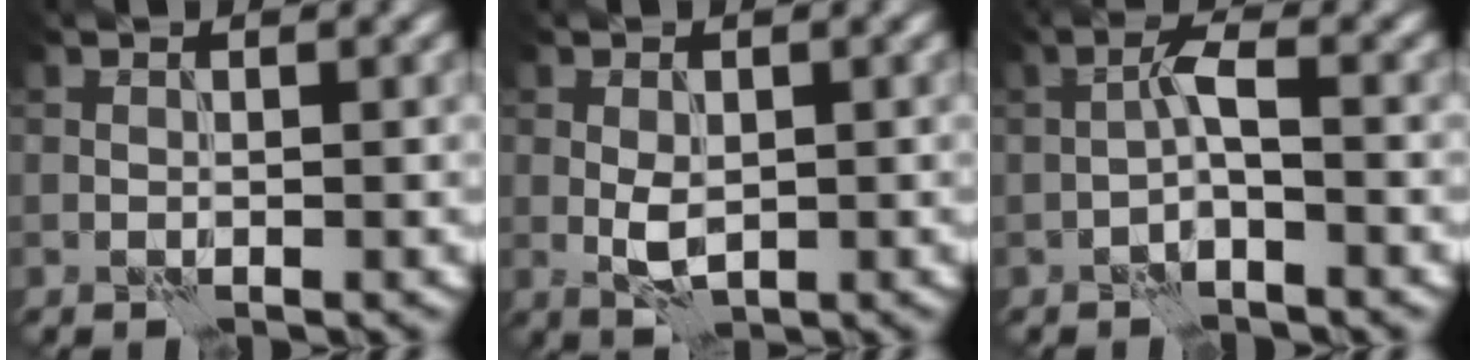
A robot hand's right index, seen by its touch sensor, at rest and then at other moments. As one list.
[{"total": 2.5, "force": [-0.1, 1.4, 2.0], "torque": [-0.038, 0.000, -0.001]}, {"total": 2.4, "force": [-1.1, 0.5, 2.1], "torque": [-0.039, 0.012, -0.025]}]